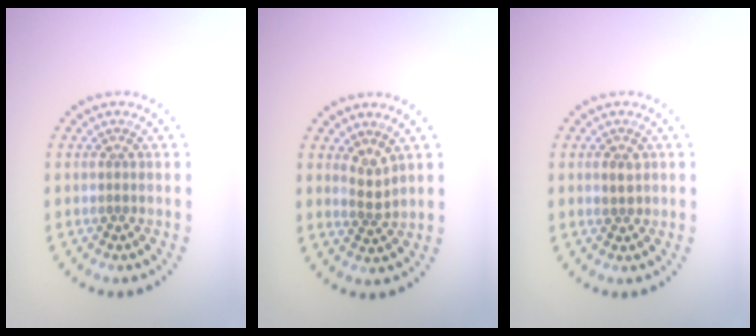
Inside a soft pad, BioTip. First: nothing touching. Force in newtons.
{"total": 1.7, "press": 1.3, "slide": 1.2}
{"total": 1.2, "press": 1.2, "slide": 0.1}